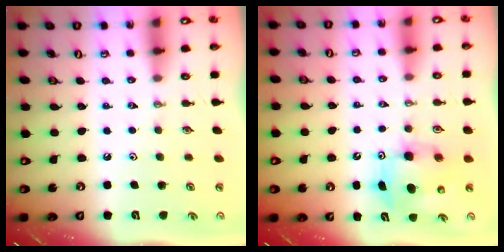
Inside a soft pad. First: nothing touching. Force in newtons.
{"total": 7.0, "press": 6.8, "slide": 1.6}